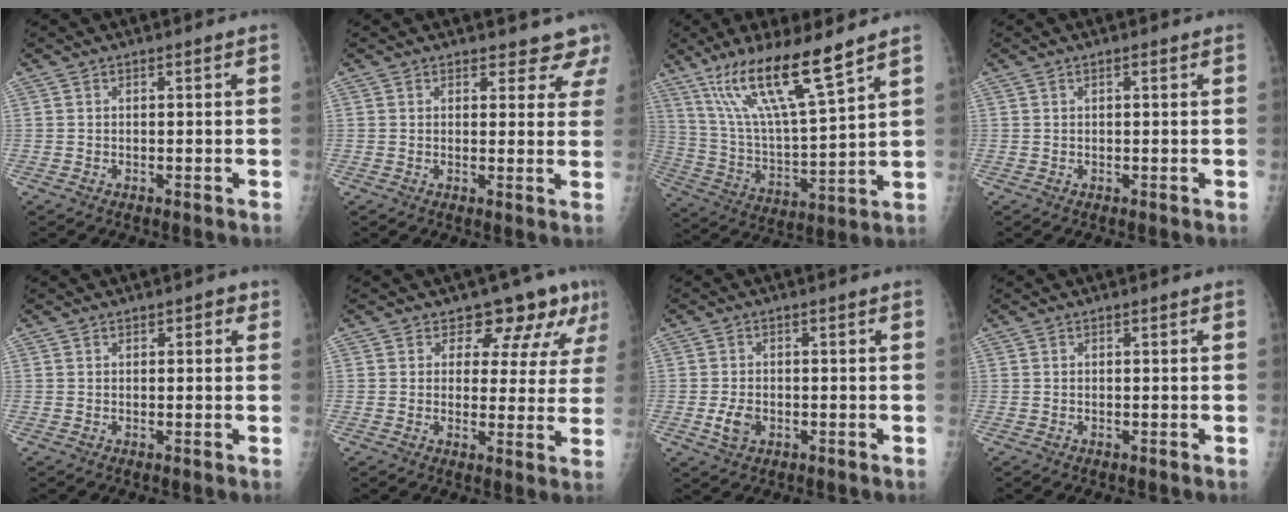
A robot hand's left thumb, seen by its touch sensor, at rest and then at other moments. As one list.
[{"total": 5.6, "force": [5.1, 2.3, 0.5], "torque": [0.037, -0.026, 0.038]}, {"total": 17.0, "force": [11.4, 2.0, 12.4], "torque": [-0.223, -0.056, 0.223]}, {"total": 0.7, "force": [0.4, 0.1, 0.6], "torque": [-0.012, 0.003, 0.006]}, {"total": 1.5, "force": [0.8, 0.9, 1.0], "torque": [0.004, 0.001, 0.006]}, {"total": 9.1, "force": [6.7, 5.0, 3.5], "torque": [0.002, -0.035, 0.065]}, {"total": 3.4, "force": [-1.1, 2.3, 2.3], "torque": [-0.041, 0.004, -0.016]}, {"total": 0.0}]